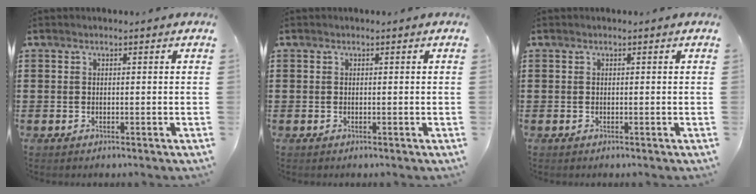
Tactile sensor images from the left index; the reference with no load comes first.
{"total": 0.0}
{"total": 0.0}